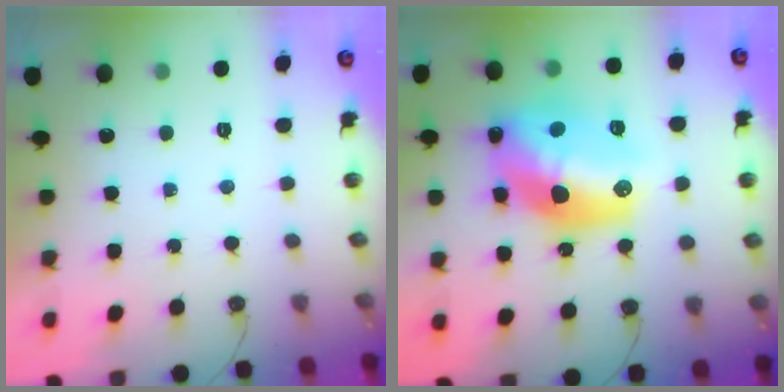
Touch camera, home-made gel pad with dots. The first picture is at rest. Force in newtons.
{"total": 20.6, "press": 20.6, "slide": 1.1}